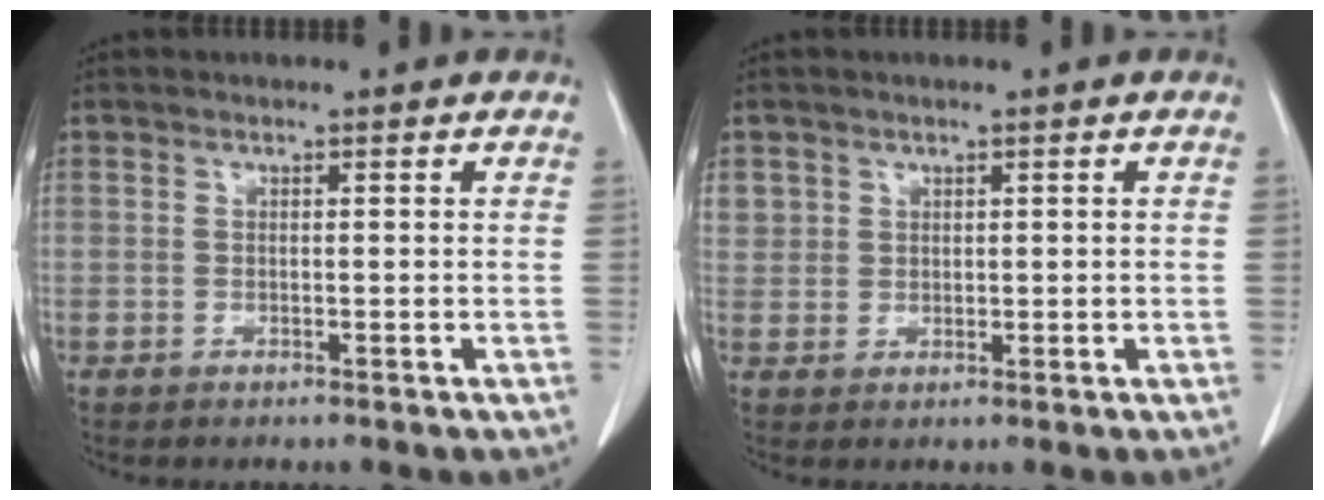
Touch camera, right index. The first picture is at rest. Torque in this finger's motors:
{"motor_torque": [-0.14, 0.23, -0.02, 0.01]}